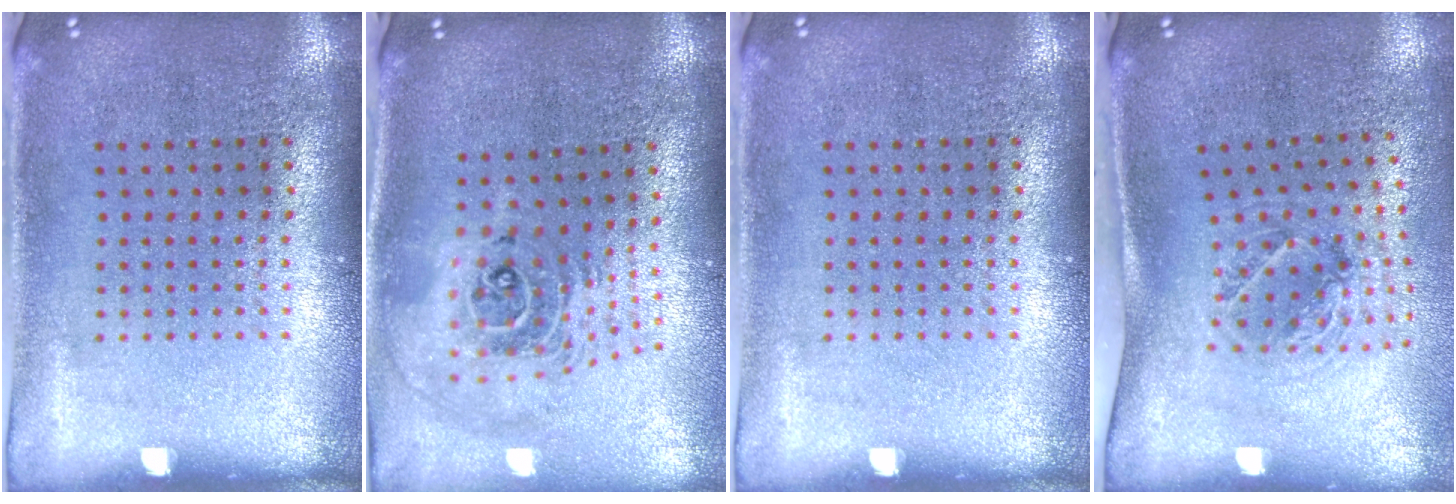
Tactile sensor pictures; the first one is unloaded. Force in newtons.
{"total": 2.3, "press": 1.8, "slide": 1.5}
{"total": 0.0}
{"total": 1.3, "press": 1.2, "slide": 0.6}